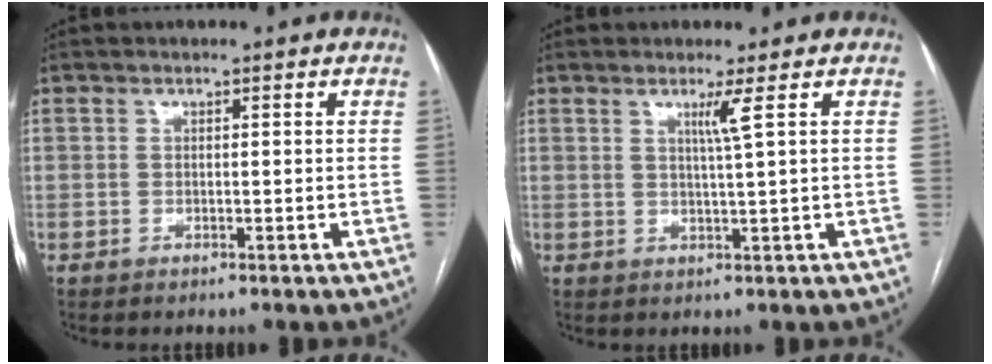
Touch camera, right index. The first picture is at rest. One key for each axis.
{"total": 2.4, "fx": 1.1, "fy": -1.1, "fz": 1.9, "tx": -0.039, "ty": -0.010, "tz": 0.024}